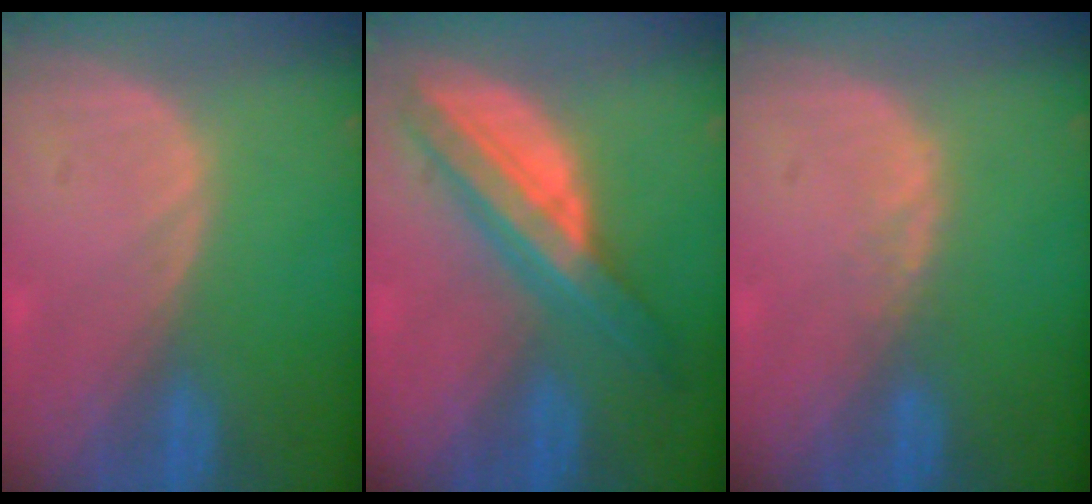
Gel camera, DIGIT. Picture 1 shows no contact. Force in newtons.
{"total": 8.5, "press": 8.5, "slide": 0.4}
{"total": 1.0, "press": 1.0, "slide": 0.2}